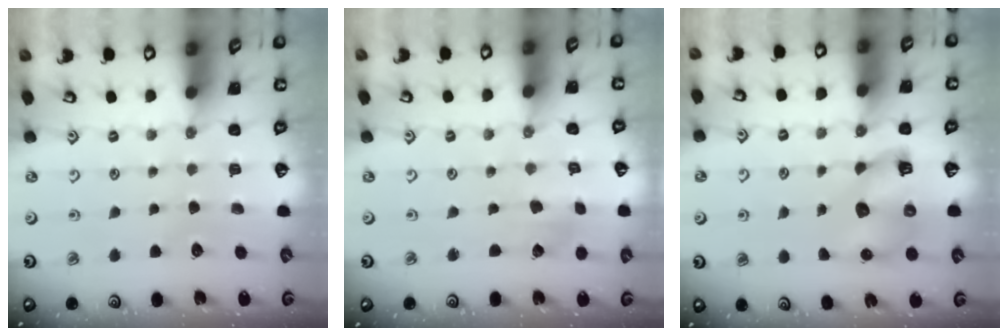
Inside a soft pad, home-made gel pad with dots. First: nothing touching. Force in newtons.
{"total": 1.1, "press": 1.1, "slide": 0.2}
{"total": 8.2, "press": 8.1, "slide": 1.3}